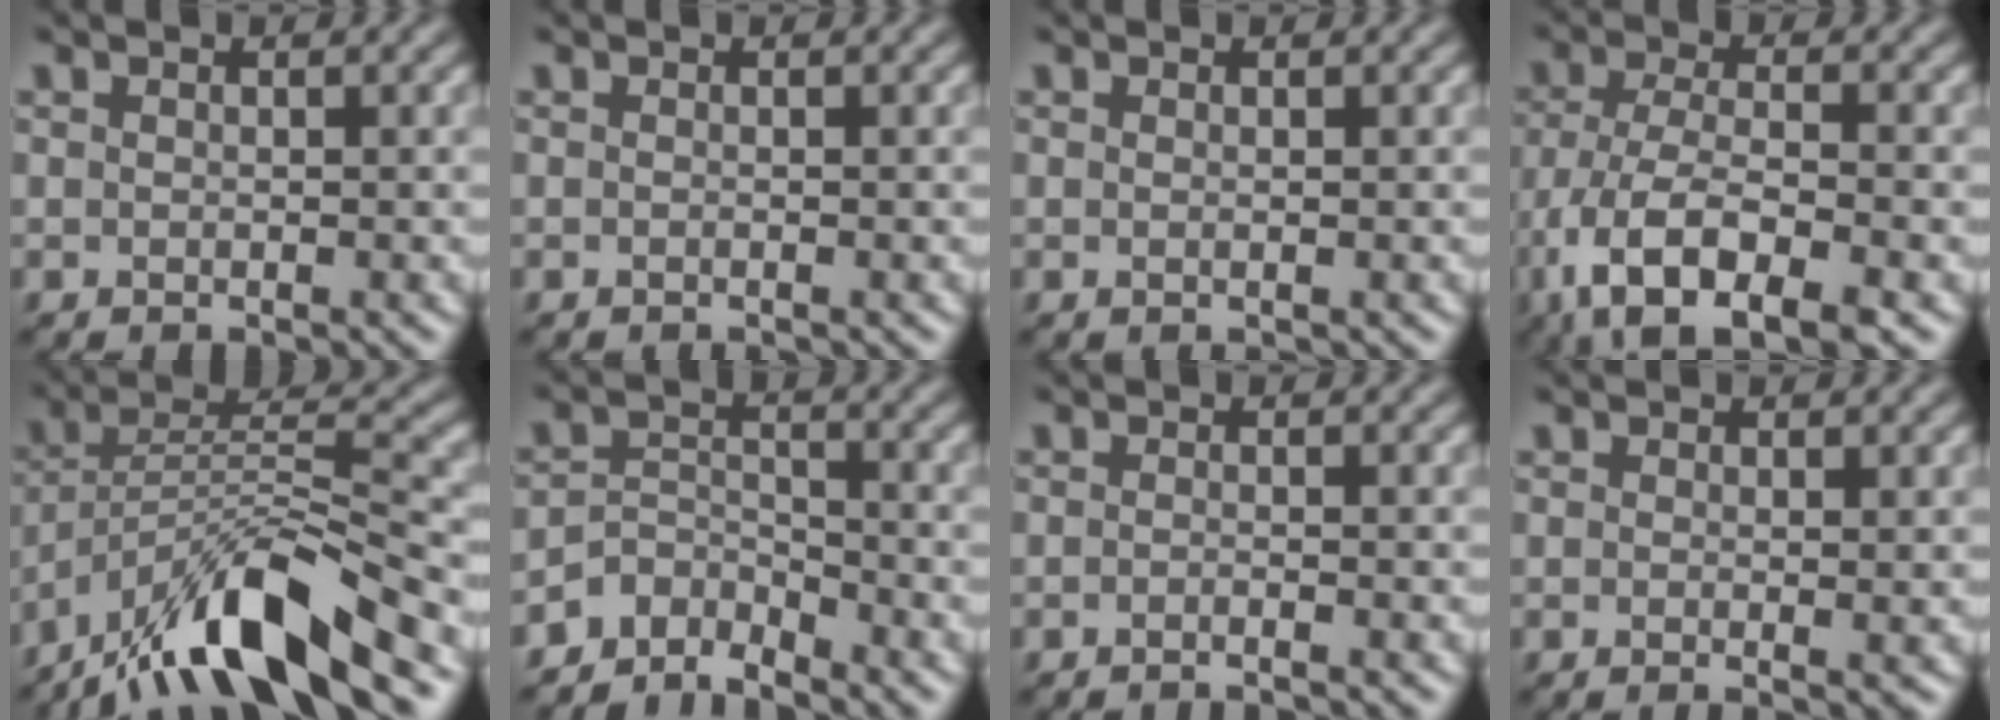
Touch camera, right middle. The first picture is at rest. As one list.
[{"total": 0.0}, {"total": 0.0}, {"total": 8.5, "force": [-4.4, 3.4, 6.4], "torque": [-0.131, -0.012, -0.083]}, {"total": 11.2, "force": [-8.1, 2.5, 7.3], "torque": [-0.127, 0.012, -0.155]}, {"total": 3.3, "force": [-3.0, 1.2, 0.5], "torque": [-0.005, 0.006, -0.065]}, {"total": 1.0, "force": [-0.6, 0.3, 0.8], "torque": [-0.007, -0.005, -0.016]}, {"total": 1.2, "force": [0.1, 0.2, 1.2], "torque": [-0.017, -0.003, 0.001]}]